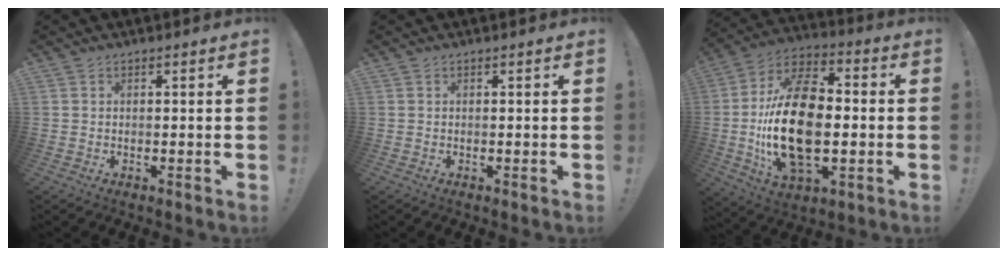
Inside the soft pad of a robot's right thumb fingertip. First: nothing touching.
{"total": 0.0}
{"total": 24.5, "force": [-2.3, 14.1, 19.8], "torque": [-0.383, 0.009, -0.036]}